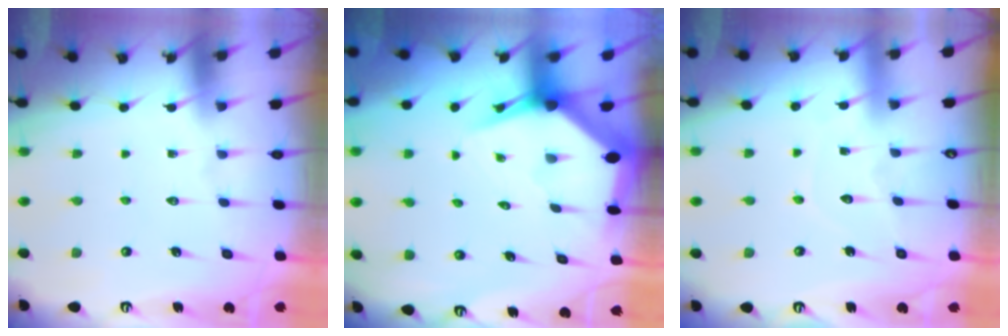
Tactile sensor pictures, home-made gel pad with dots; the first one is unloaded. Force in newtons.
{"total": 4.0, "press": 4.0, "slide": 0.5}
{"total": 4.6, "press": 4.6, "slide": 0.2}